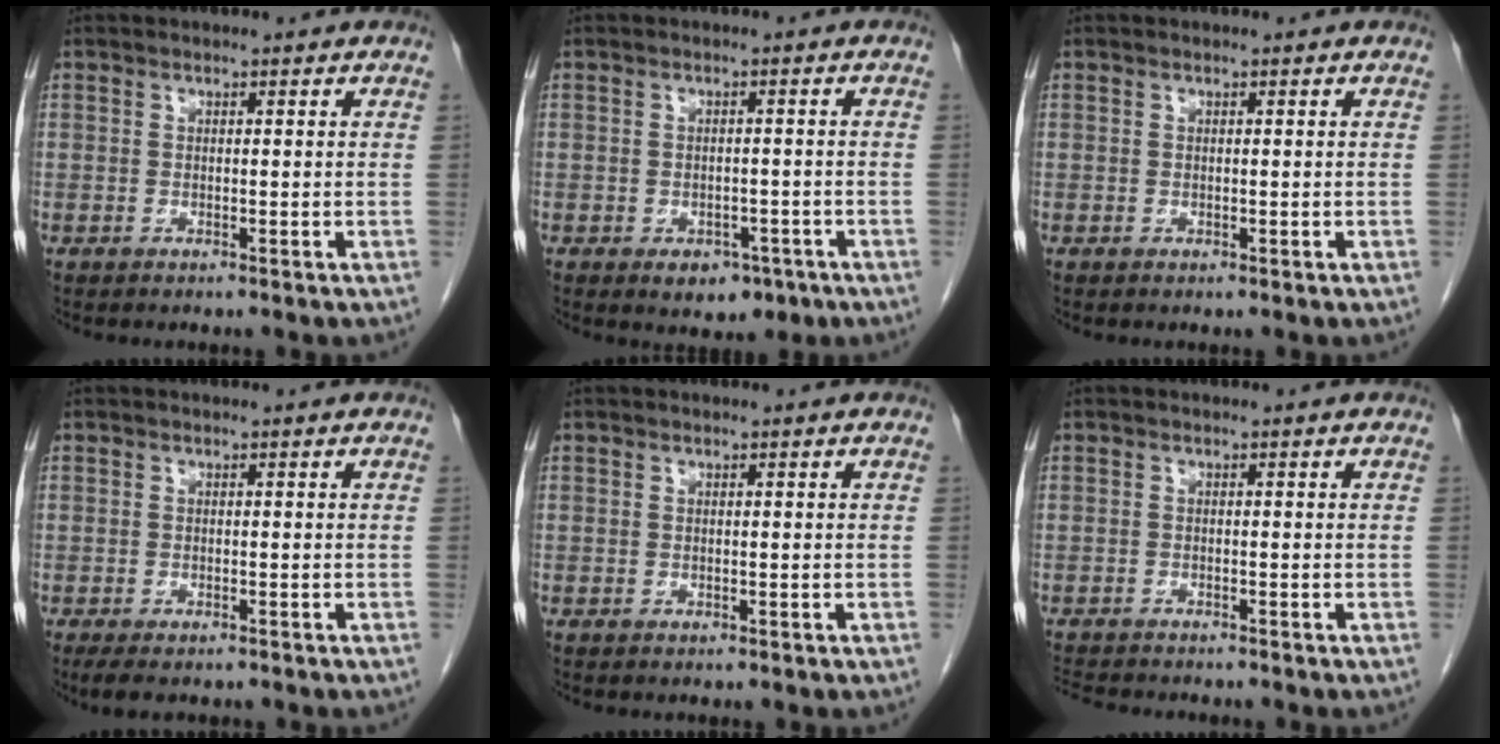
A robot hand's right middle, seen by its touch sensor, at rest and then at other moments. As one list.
[{"total": 4.4, "force": [-2.4, 2.8, 2.4], "torque": [-0.025, 0.002, -0.021]}, {"total": 0.0}, {"total": 3.3, "force": [-2.4, 1.2, 1.9], "torque": [-0.038, -0.011, -0.034]}, {"total": 0.0}, {"total": 3.8, "force": [-3.6, 0.3, 1.1], "torque": [-0.019, -0.016, -0.061]}]